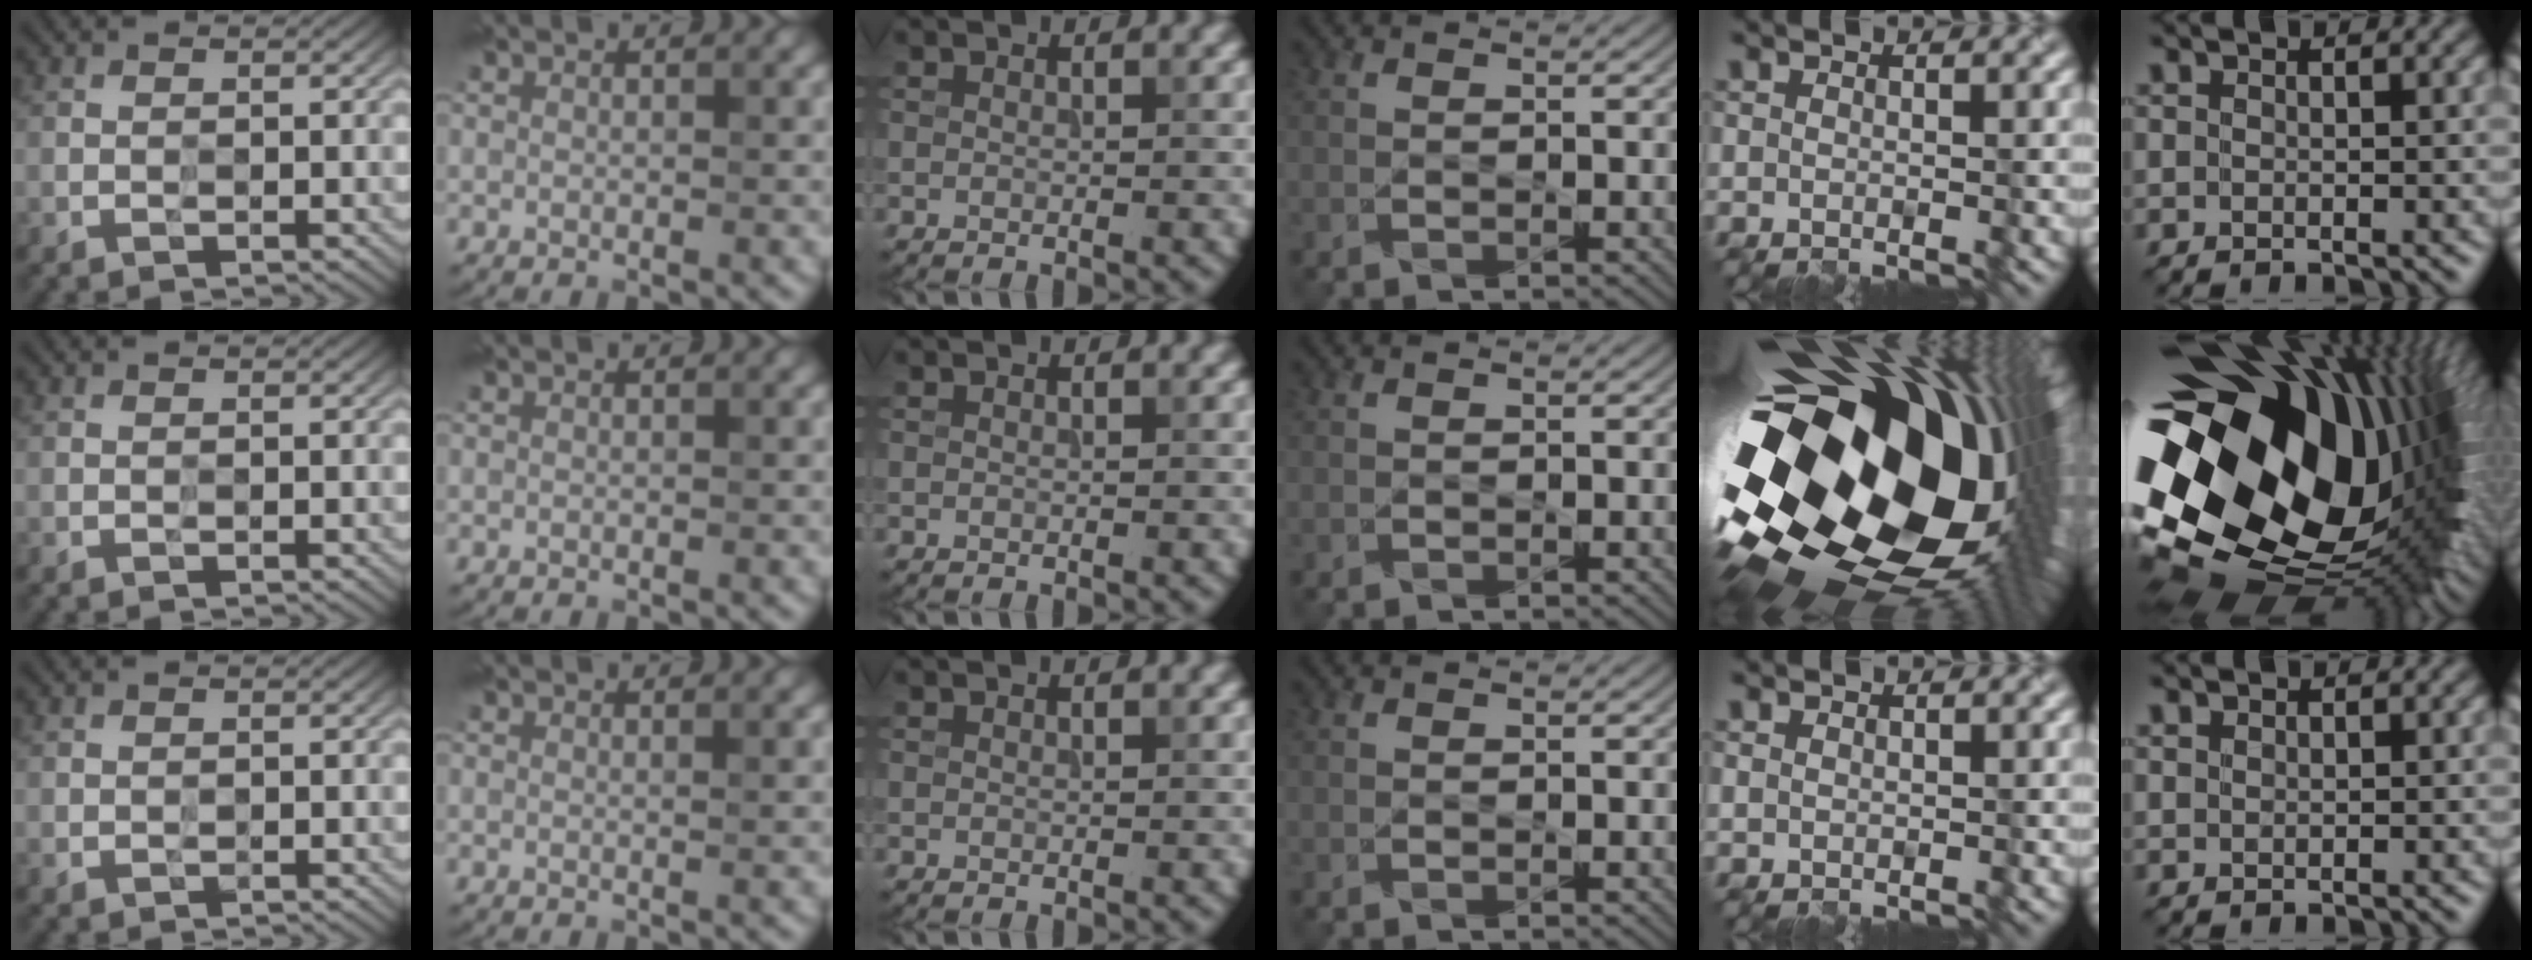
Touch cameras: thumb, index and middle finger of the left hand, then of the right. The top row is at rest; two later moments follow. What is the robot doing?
{"motion": "wipe", "object": "plastic plate"}